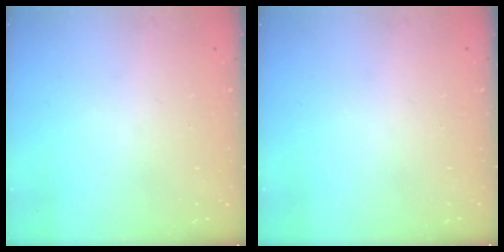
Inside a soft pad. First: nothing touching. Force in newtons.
{"total": 0.0}